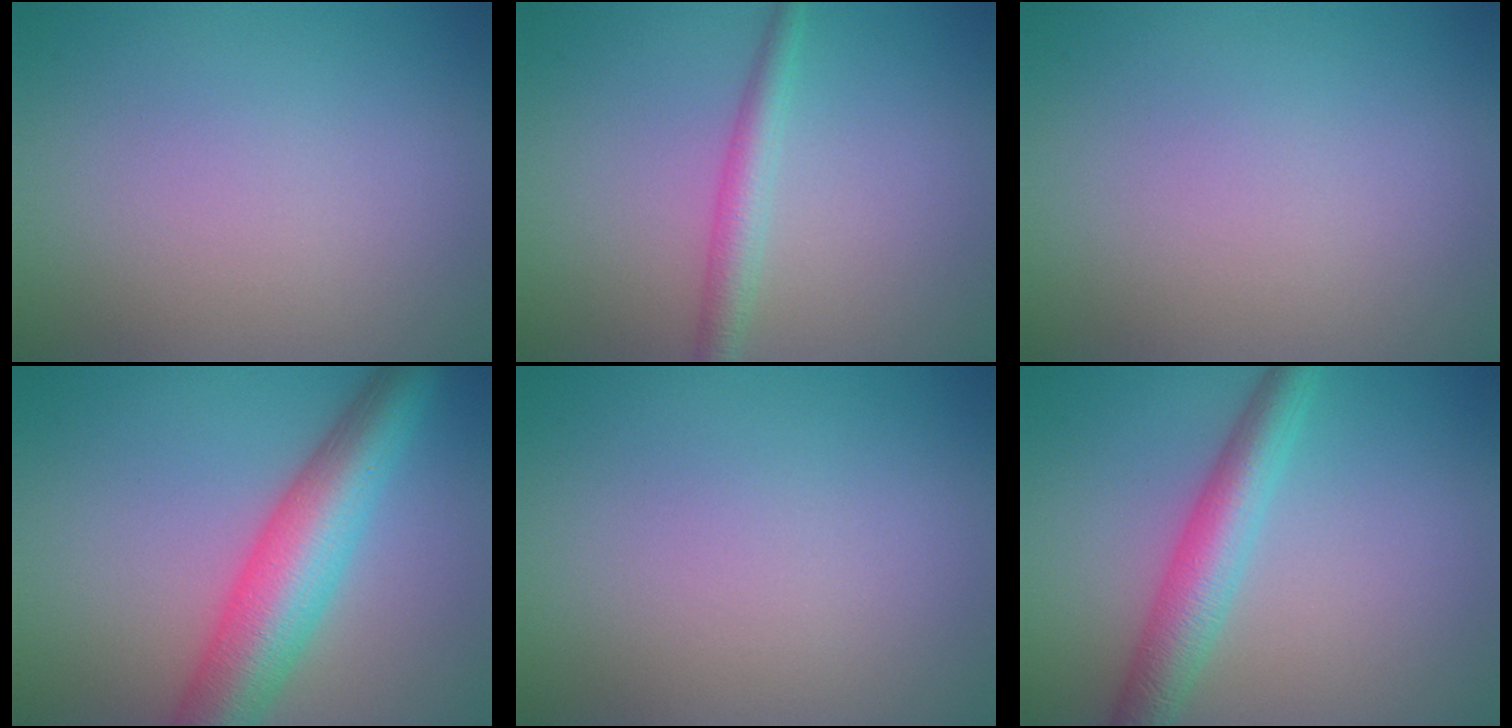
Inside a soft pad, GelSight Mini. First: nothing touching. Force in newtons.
{"total": 2.6, "press": 2.6, "slide": 0.1}
{"total": 0.0}
{"total": 8.2, "press": 8.2, "slide": 0.3}
{"total": 0.0}
{"total": 4.7, "press": 4.7, "slide": 0.1}